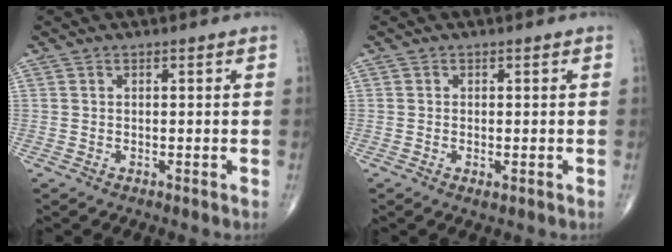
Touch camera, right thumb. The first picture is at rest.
{"total": 1.1, "force": [-0.4, 0.4, 0.9], "torque": [-0.019, -0.004, -0.006]}